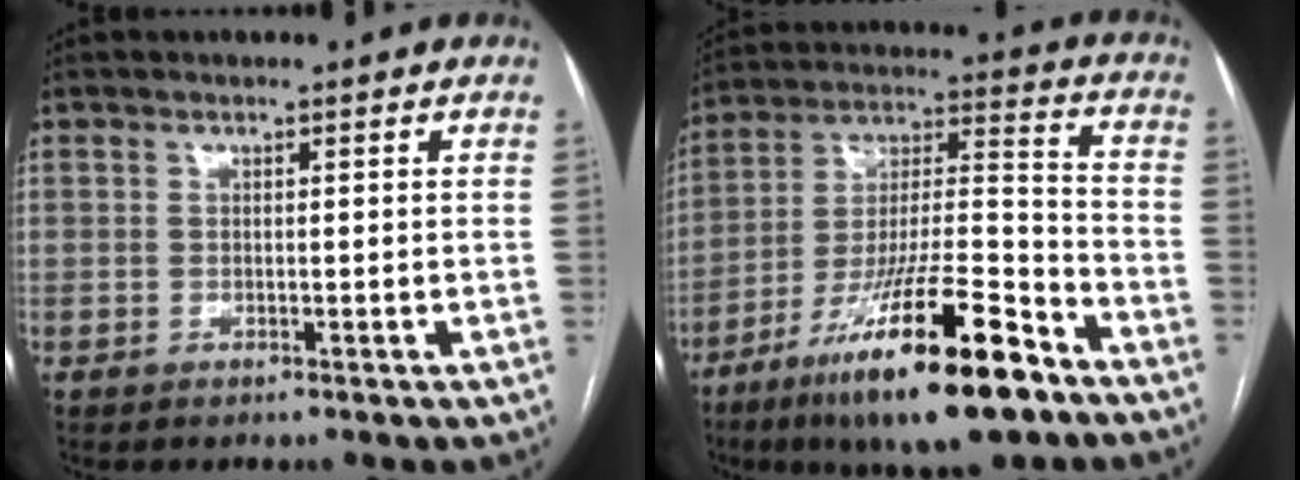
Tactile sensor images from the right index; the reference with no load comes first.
{"total": 22.3, "force": [-13.7, 3.2, 17.3], "torque": [-0.299, -0.025, -0.233]}